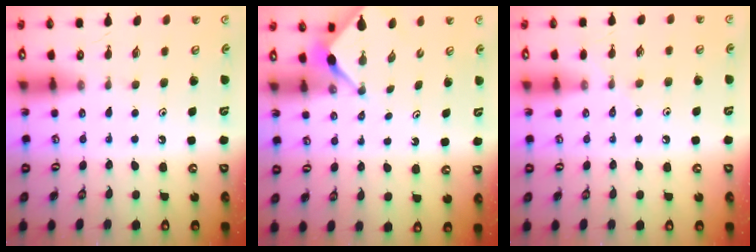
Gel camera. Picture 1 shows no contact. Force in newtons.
{"total": 3.0, "press": 3.0, "slide": 0.4}
{"total": 6.0, "press": 6.0, "slide": 0.8}